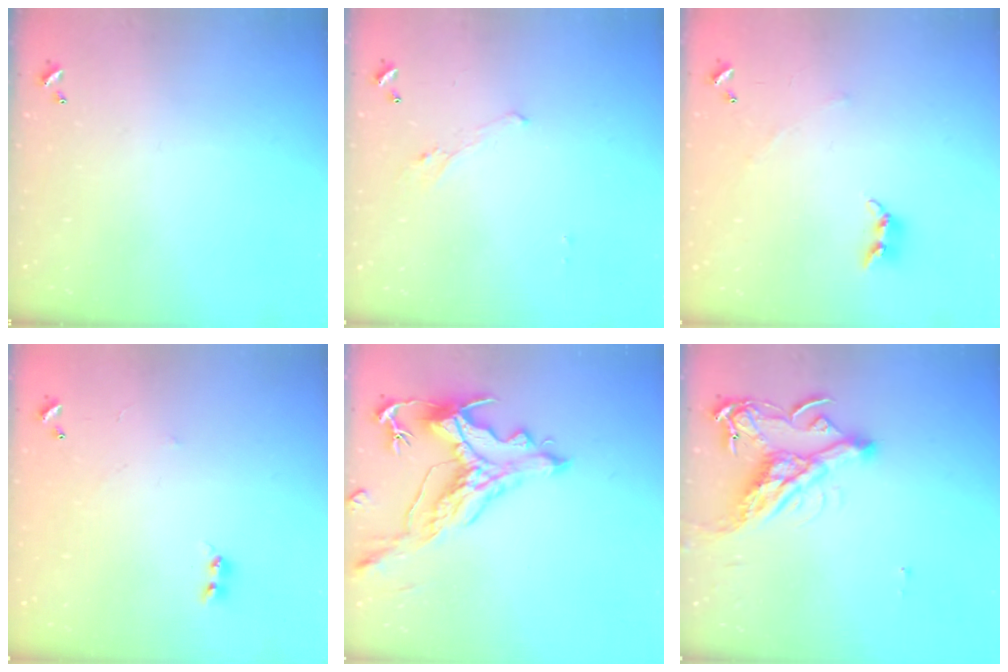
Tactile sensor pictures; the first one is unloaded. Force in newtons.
{"total": 0.8, "press": 0.4, "slide": 0.7}
{"total": 3.6, "press": 3.6, "slide": 0.6}
{"total": 5.4, "press": 5.4, "slide": 0.7}
{"total": 2.9, "press": 2.6, "slide": 1.5}
{"total": 10.7, "press": 10.6, "slide": 1.6}